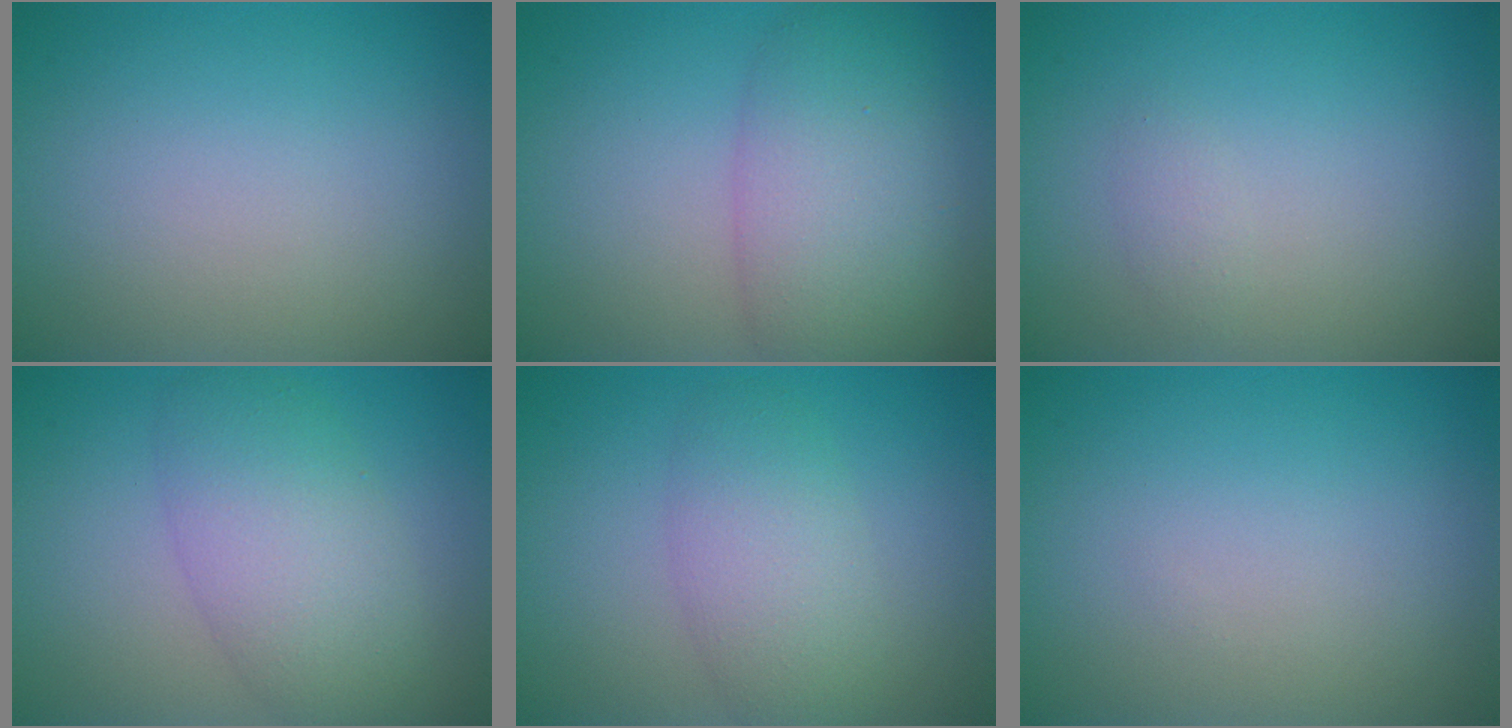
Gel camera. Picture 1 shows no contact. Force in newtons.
{"total": 6.7, "press": 6.7, "slide": 0.4}
{"total": 0.9, "press": 0.9, "slide": 0.1}
{"total": 5.6, "press": 5.6, "slide": 0.1}
{"total": 2.4, "press": 2.4, "slide": 0.3}
{"total": 0.0}